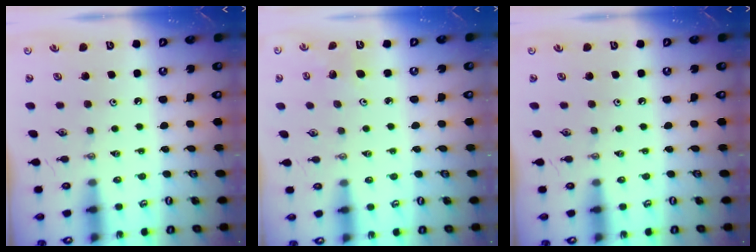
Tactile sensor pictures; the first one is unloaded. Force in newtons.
{"total": 4.0, "press": 3.9, "slide": 1.1}
{"total": 0.0}